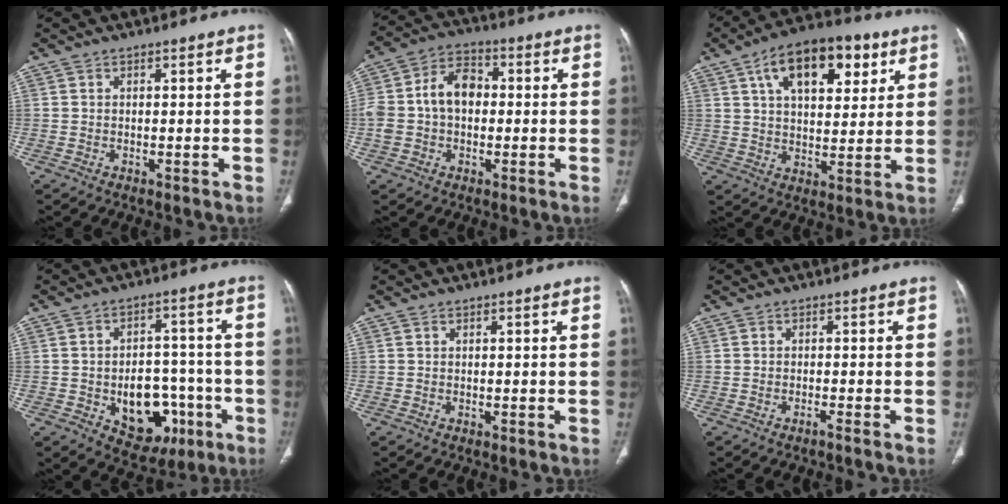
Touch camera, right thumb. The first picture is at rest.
{"total": 10.6, "force": [0.2, 7.5, 7.5], "torque": [-0.134, 0.034, -0.003]}
{"total": 17.1, "force": [7.7, 9.0, 12.4], "torque": [-0.152, -0.010, 0.120]}
{"total": 13.7, "force": [-4.5, 9.4, 8.9], "torque": [-0.081, 0.037, -0.046]}
{"total": 0.0}
{"total": 0.9, "force": [-0.7, -0.4, 0.4], "torque": [-0.006, 0.005, -0.014]}